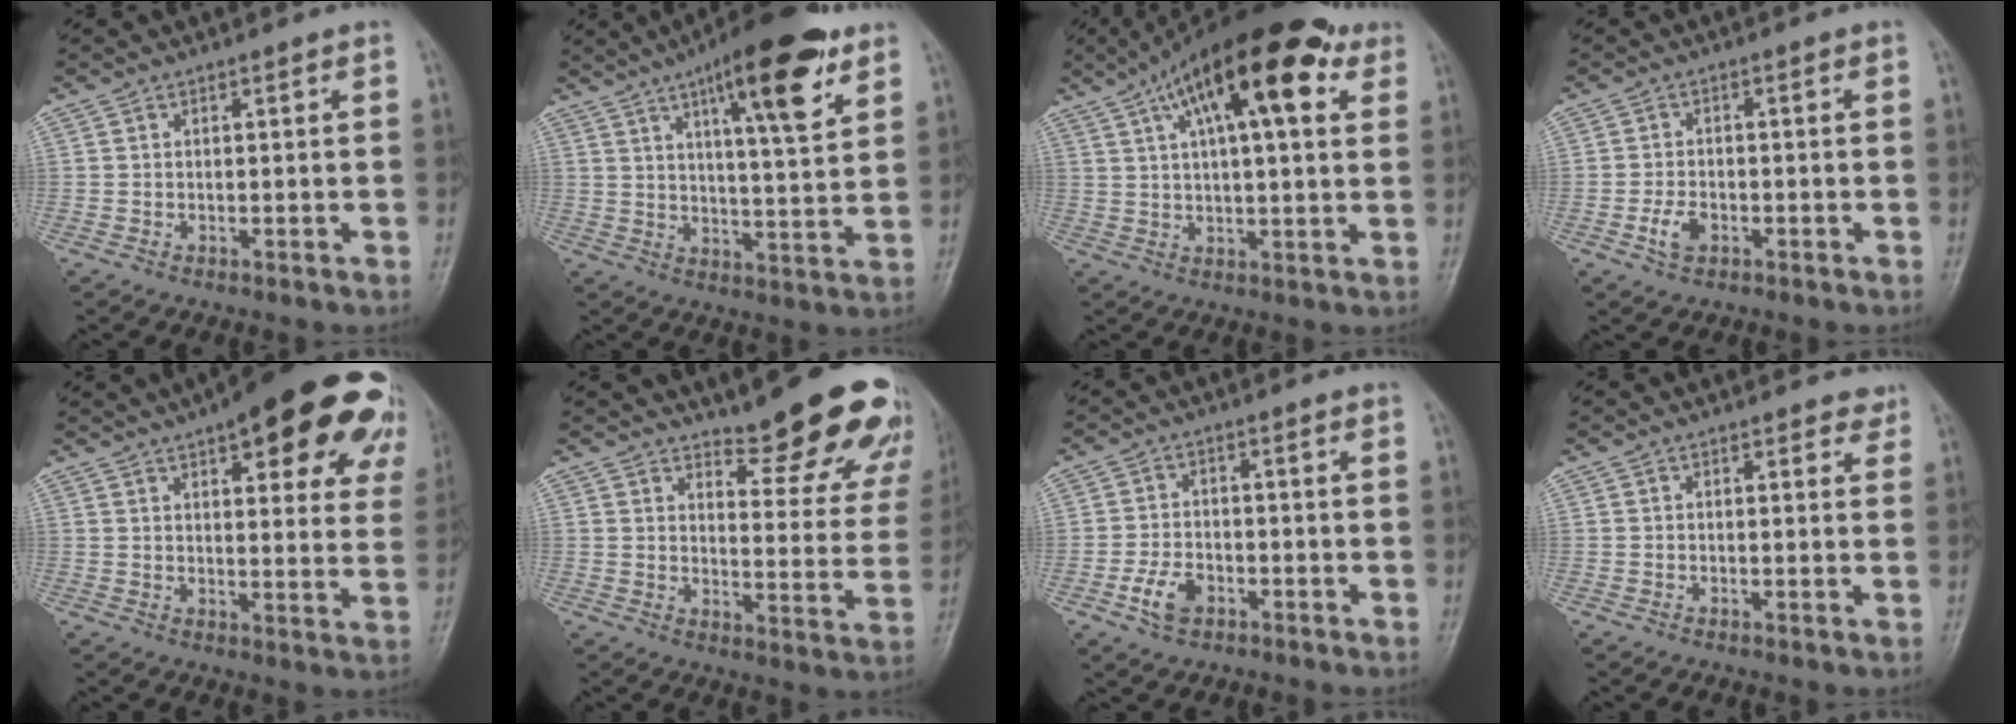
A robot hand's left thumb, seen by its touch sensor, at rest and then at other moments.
{"total": 16.9, "force": [9.0, 4.1, 13.6], "torque": [-0.184, -0.033, 0.133]}
{"total": 20.0, "force": [9.2, 7.1, 16.3], "torque": [-0.245, 0.013, 0.142]}
{"total": 3.4, "force": [-1.6, 2.2, 2.1], "torque": [-0.040, 0.008, -0.030]}
{"total": 24.5, "force": [13.9, 8.6, 18.2], "torque": [-0.202, -0.020, 0.164]}
{"total": 18.3, "force": [15.2, 4.9, 9.0], "torque": [-0.066, -0.127, 0.181]}
{"total": 5.0, "force": [-2.5, 3.2, 2.9], "torque": [-0.054, 0.011, -0.047]}
{"total": 1.9, "force": [1.5, 1.0, 0.5], "torque": [0.016, -0.006, 0.010]}